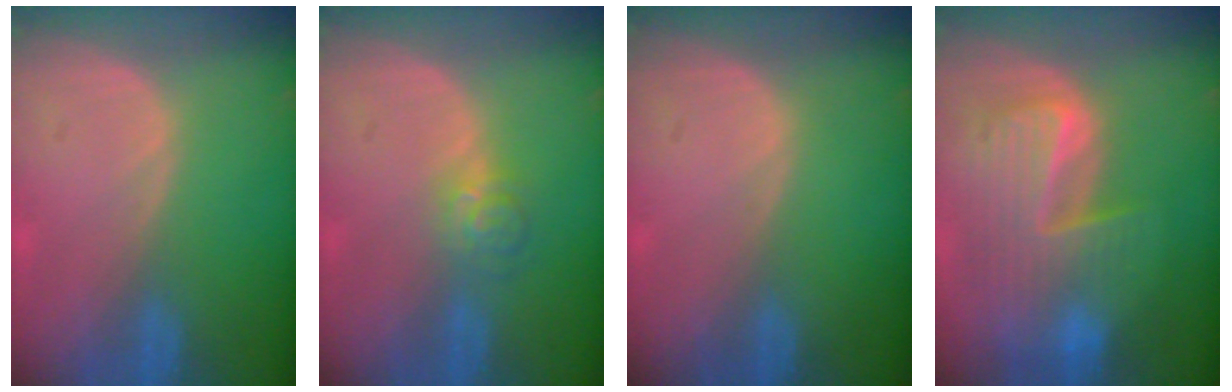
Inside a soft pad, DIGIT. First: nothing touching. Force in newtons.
{"total": 3.7, "press": 3.5, "slide": 1.4}
{"total": 0.0}
{"total": 9.8, "press": 8.5, "slide": 4.9}